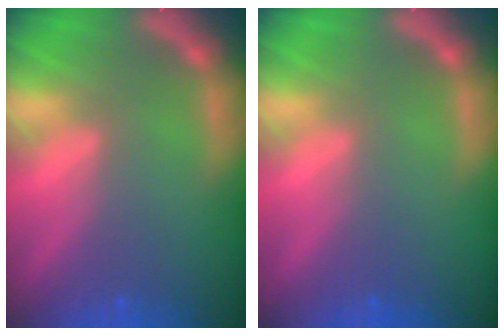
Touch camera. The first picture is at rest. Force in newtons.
{"total": 0.0}